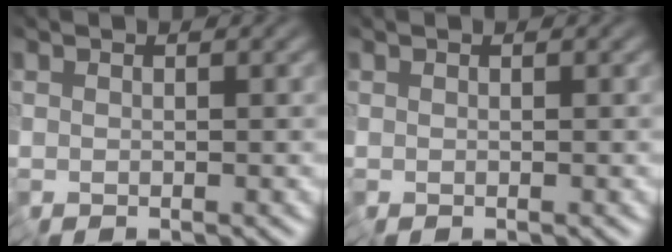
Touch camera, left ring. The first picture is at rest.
{"total": 0.0}